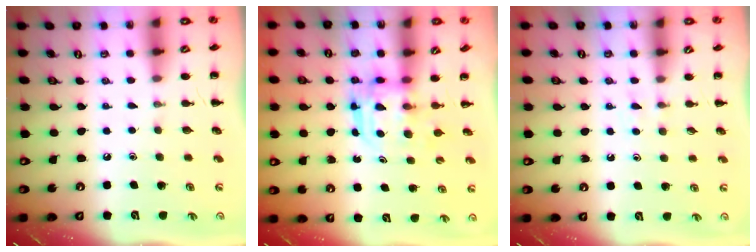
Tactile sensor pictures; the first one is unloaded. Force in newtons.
{"total": 3.1, "press": 3.1, "slide": 0.2}
{"total": 2.9, "press": 2.7, "slide": 1.2}